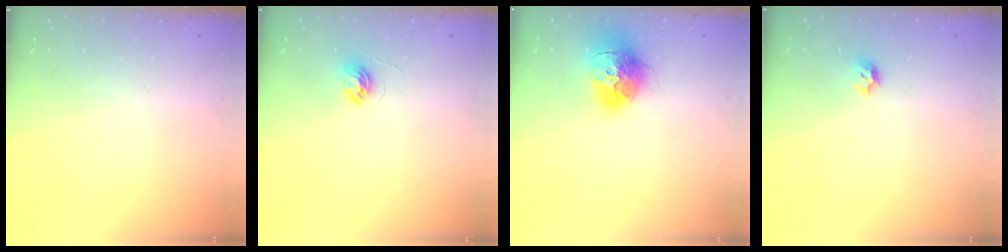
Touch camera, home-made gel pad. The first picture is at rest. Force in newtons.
{"total": 5.2, "press": 5.2, "slide": 0.5}
{"total": 15.2, "press": 15.2, "slide": 1.3}
{"total": 4.0, "press": 3.9, "slide": 0.8}